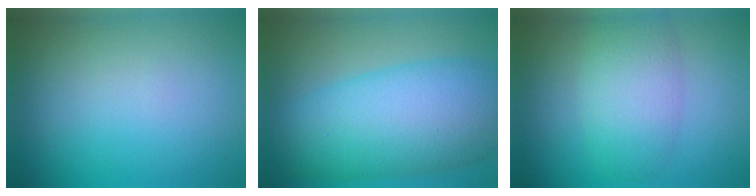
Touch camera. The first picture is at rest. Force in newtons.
{"total": 10.1, "press": 10.1, "slide": 0.2}
{"total": 4.9, "press": 4.9, "slide": 0.2}